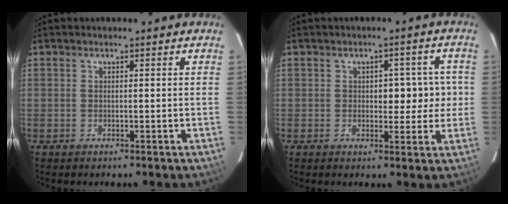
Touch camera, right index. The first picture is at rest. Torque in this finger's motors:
{"motor_torque": [0.64, -0.02, 0.07, 0.04]}